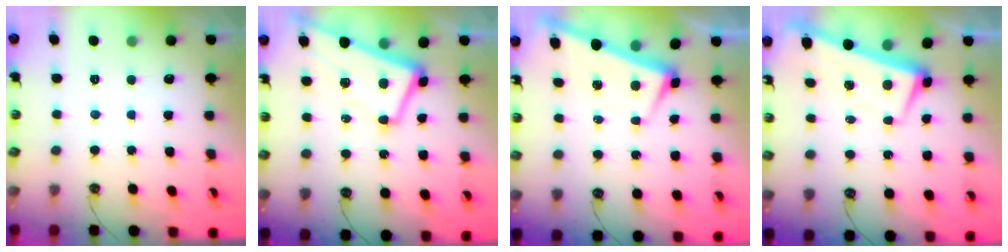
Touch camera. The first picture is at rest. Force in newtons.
{"total": 3.2, "press": 3.0, "slide": 1.1}
{"total": 1.9, "press": 1.8, "slide": 0.6}
{"total": 3.0, "press": 2.4, "slide": 1.7}